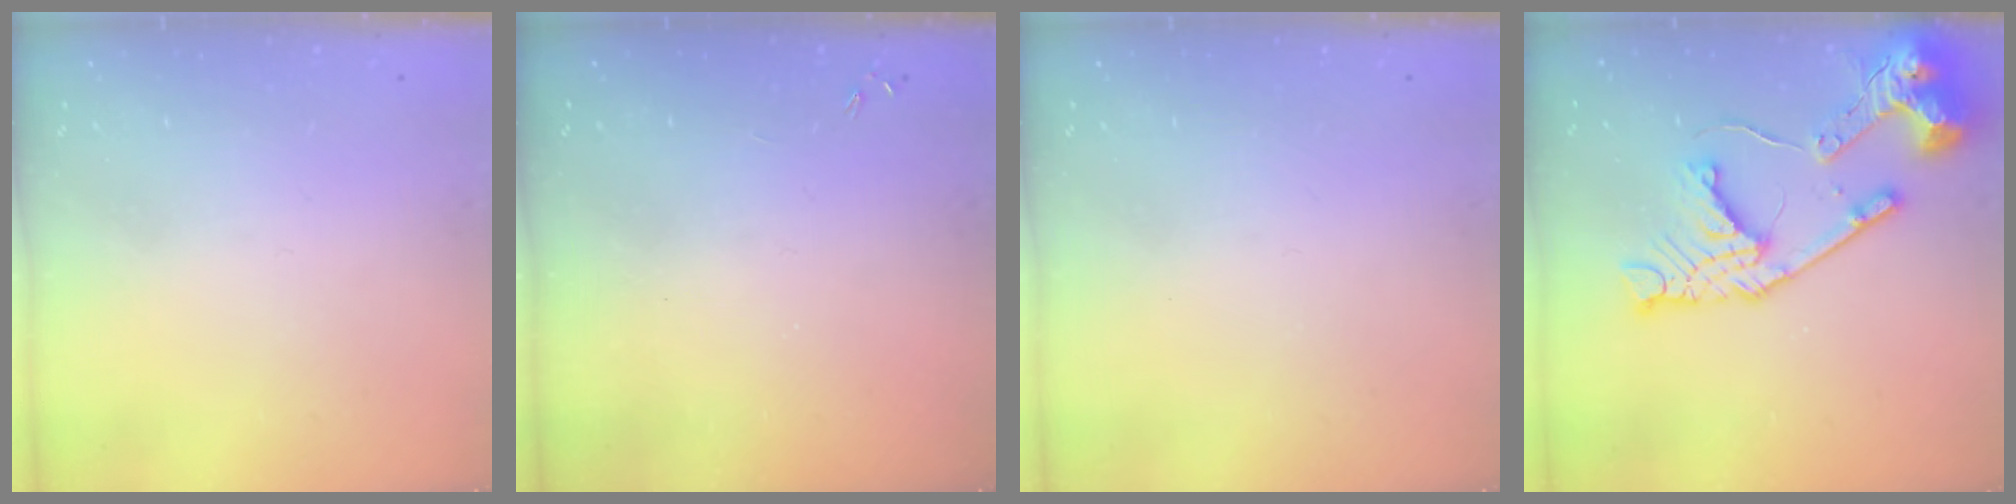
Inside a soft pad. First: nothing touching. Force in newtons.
{"total": 0.0}
{"total": 0.0}
{"total": 20.3, "press": 20.2, "slide": 1.9}